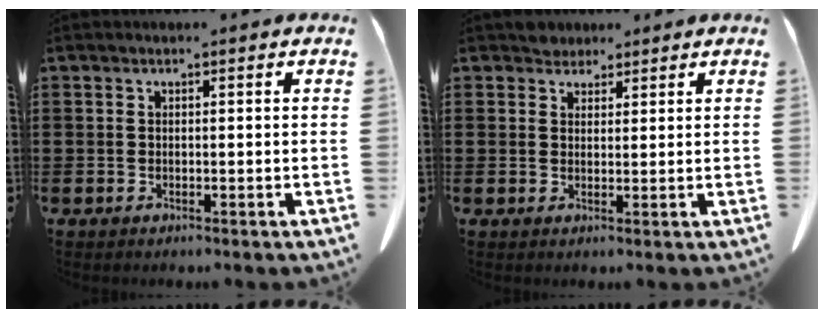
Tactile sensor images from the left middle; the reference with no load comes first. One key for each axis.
{"total": 2.4, "fx": 2.2, "fy": 0.9, "fz": 0.1, "tx": 0.000, "ty": 0.000, "tz": 0.043}